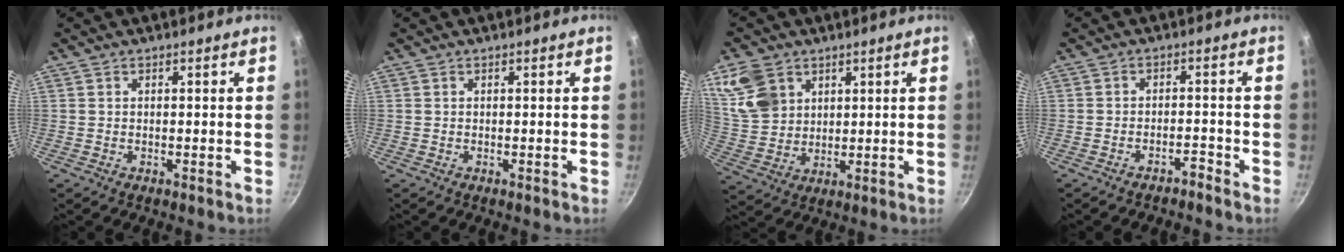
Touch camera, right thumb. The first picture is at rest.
{"total": 0.0}
{"total": 10.1, "force": [5.0, 7.4, 4.8], "torque": [-0.073, -0.017, 0.112]}
{"total": 2.3, "force": [-2.0, 0.6, 0.9], "torque": [-0.012, 0.027, -0.026]}